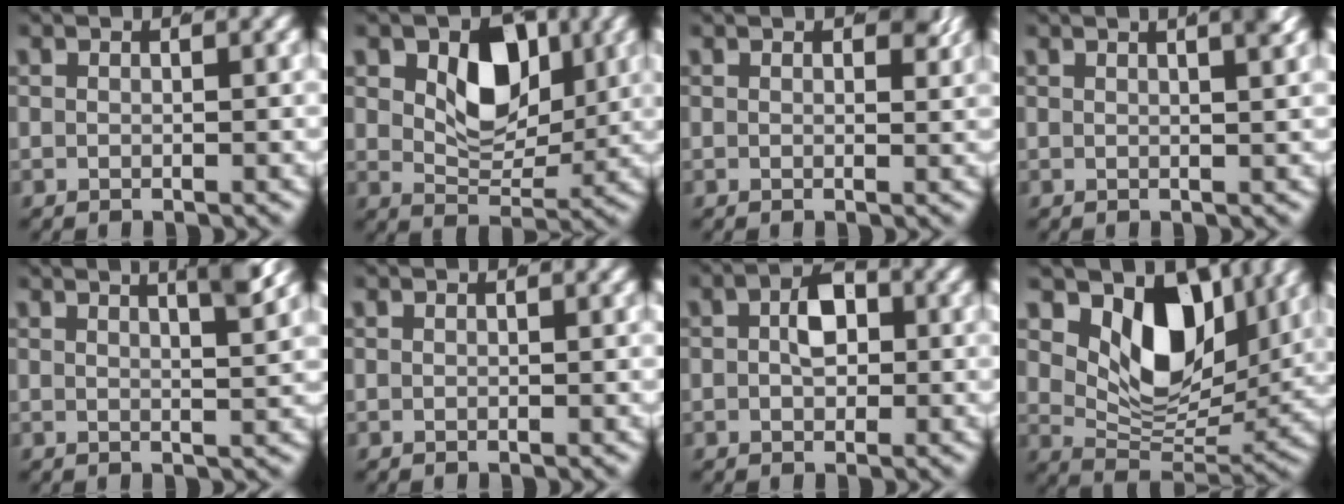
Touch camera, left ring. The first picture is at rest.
{"total": 5.5, "force": [1.9, 3.6, 3.7], "torque": [-0.056, -0.023, 0.046]}
{"total": 1.9, "force": [1.0, 0.7, 1.5], "torque": [-0.006, -0.004, 0.013]}
{"total": 3.6, "force": [1.8, 0.6, 3.0], "torque": [-0.025, 0.014, 0.024]}
{"total": 5.2, "force": [3.3, 0.8, 4.0], "torque": [-0.045, 0.005, 0.051]}
{"total": 0.0}
{"total": 3.1, "force": [-0.1, 2.0, 2.4], "torque": [-0.040, -0.009, 0.004]}
{"total": 9.7, "force": [3.4, 6.2, 6.7], "torque": [-0.121, -0.017, 0.061]}